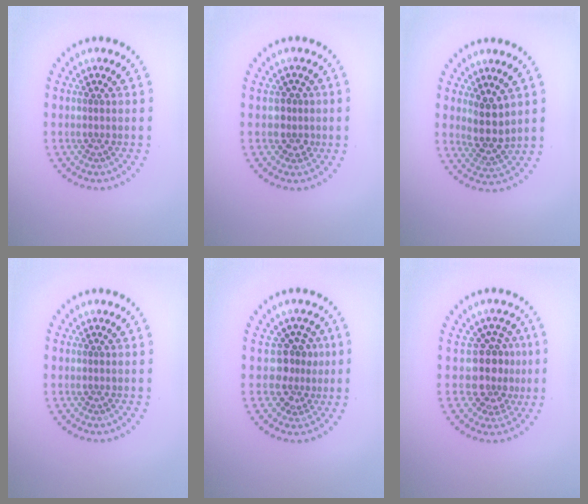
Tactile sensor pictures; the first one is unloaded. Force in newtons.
{"total": 1.7, "press": 1.4, "slide": 0.9}
{"total": 2.9, "press": 2.4, "slide": 1.7}
{"total": 0.0}
{"total": 2.7, "press": 2.1, "slide": 1.8}
{"total": 3.6, "press": 2.8, "slide": 2.2}